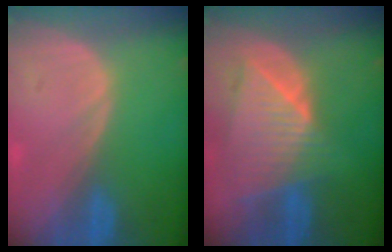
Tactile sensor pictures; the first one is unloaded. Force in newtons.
{"total": 9.0, "press": 8.0, "slide": 4.1}